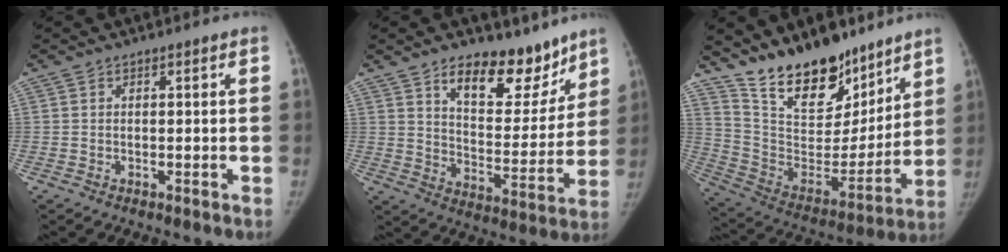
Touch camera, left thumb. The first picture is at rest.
{"total": 15.3, "force": [10.9, 7.4, 7.7], "torque": [-0.053, -0.078, 0.176]}
{"total": 21.6, "force": [16.5, 9.8, 9.8], "torque": [-0.127, -0.096, 0.287]}